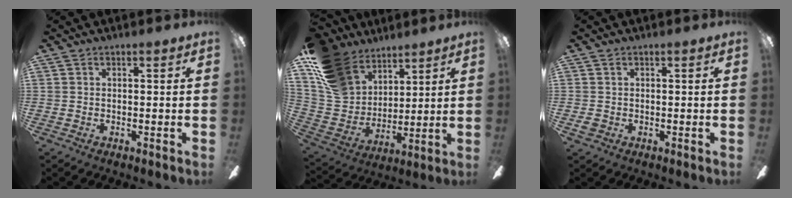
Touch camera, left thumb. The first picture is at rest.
{"total": 18.4, "force": [11.2, 12.2, 8.1], "torque": [-0.190, -0.050, 0.219]}
{"total": 1.6, "force": [-0.1, 1.5, 0.7], "torque": [-0.013, 0.005, -0.002]}